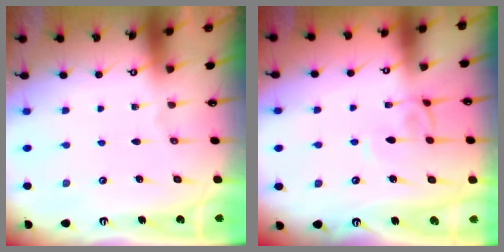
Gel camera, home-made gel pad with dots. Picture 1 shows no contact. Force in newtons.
{"total": 2.8, "press": 2.8, "slide": 0.2}